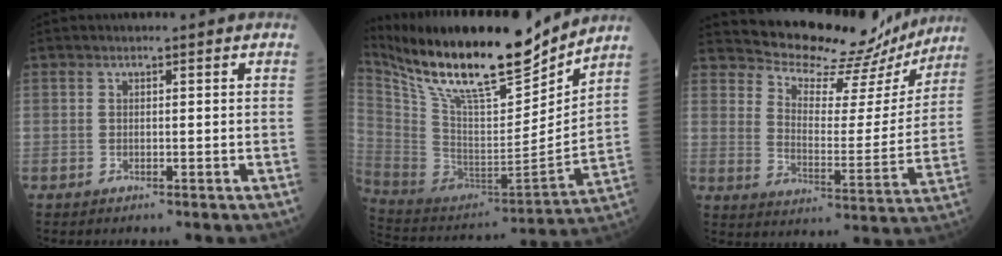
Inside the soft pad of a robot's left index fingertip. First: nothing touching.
{"total": 23.5, "force": [19.0, 4.1, 13.2], "torque": [-0.247, -0.019, 0.331]}
{"total": 17.2, "force": [16.2, 4.7, 3.3], "torque": [-0.040, -0.035, 0.204]}